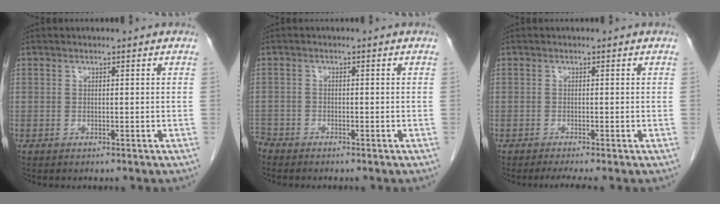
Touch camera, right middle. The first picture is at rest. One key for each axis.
{"total": 2.3, "fx": -2.2, "fy": 0.5, "fz": 0.1, "tx": 0.000, "ty": -0.005, "tz": -0.042}
{"total": 2.5, "fx": -1.9, "fy": -0.3, "fz": 1.5, "tx": -0.023, "ty": -0.006, "tz": -0.033}